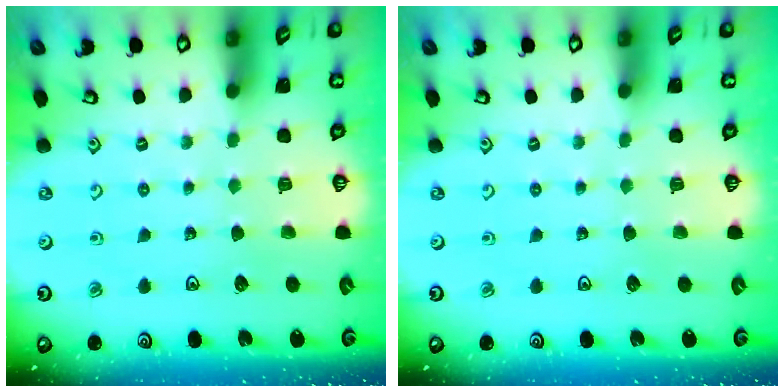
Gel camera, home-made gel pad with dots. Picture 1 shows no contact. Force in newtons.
{"total": 0.0}